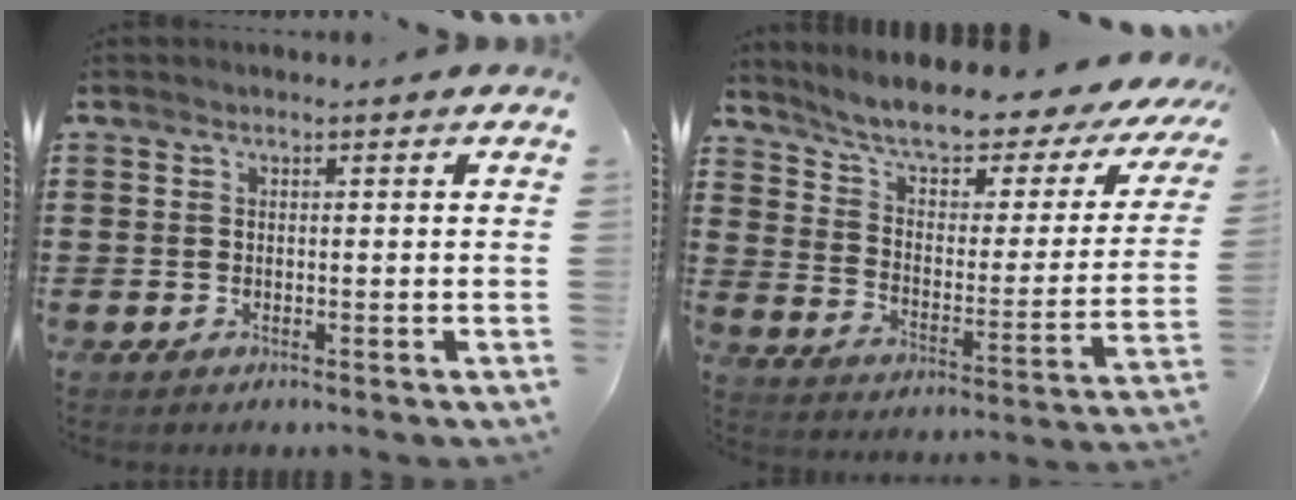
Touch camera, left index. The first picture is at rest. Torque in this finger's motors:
{"motor_torque": [2.14, 0.00, 1.05, 0.21]}